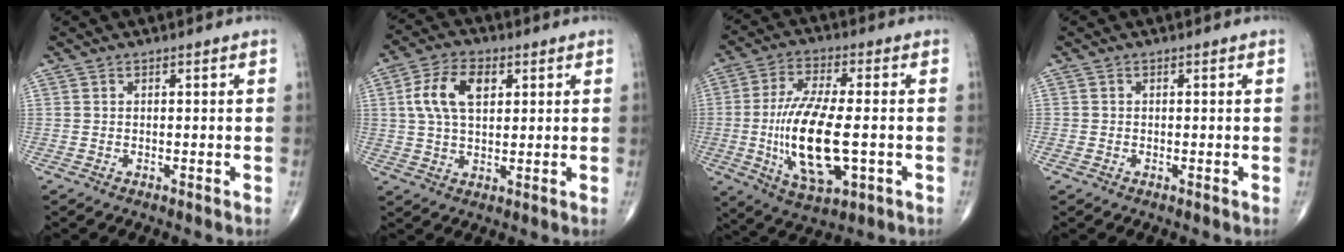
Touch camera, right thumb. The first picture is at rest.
{"total": 9.6, "force": [2.6, 5.5, 7.4], "torque": [-0.137, 0.008, 0.046]}
{"total": 16.7, "force": [-2.4, 6.5, 15.2], "torque": [-0.291, -0.003, -0.038]}
{"total": 0.9, "force": [-0.4, 0.7, 0.3], "torque": [-0.002, 0.002, -0.008]}